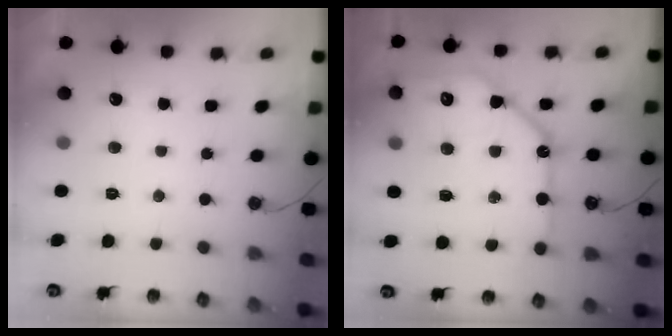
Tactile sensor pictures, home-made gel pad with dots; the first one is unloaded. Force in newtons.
{"total": 16.6, "press": 16.5, "slide": 1.4}